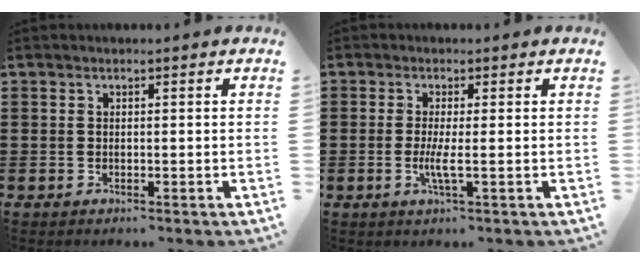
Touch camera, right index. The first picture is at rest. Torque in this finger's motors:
{"motor_torque": [2.14, 0.00, 0.10, 0.03]}